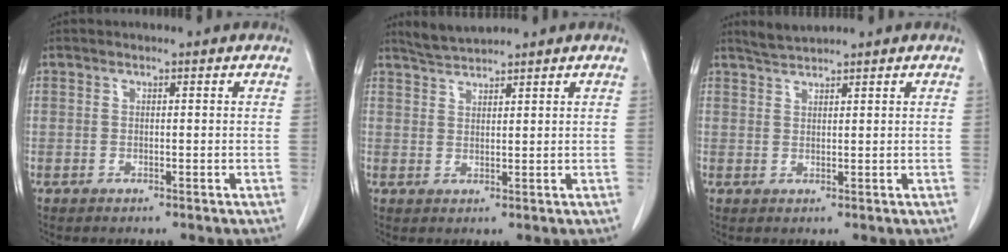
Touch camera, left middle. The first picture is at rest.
{"total": 2.7, "force": [2.6, -0.4, 0.1], "torque": [-0.009, 0.006, 0.057]}
{"total": 2.0, "force": [1.9, -0.4, 0.1], "torque": [-0.006, 0.004, 0.044]}